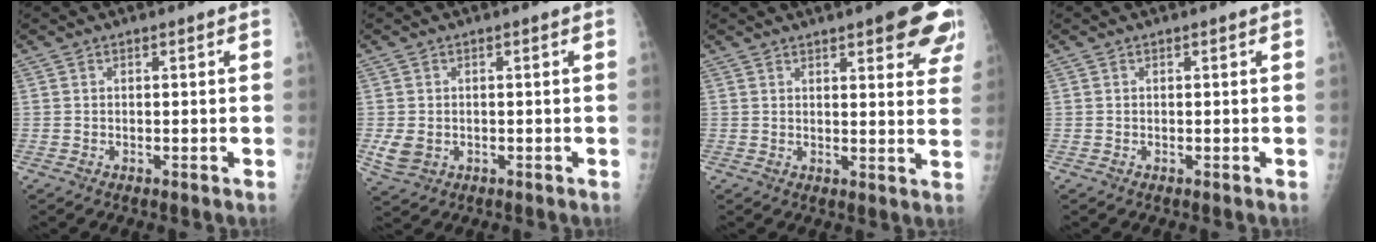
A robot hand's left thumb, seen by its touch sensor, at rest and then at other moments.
{"total": 3.9, "force": [-0.8, 3.0, 2.3], "torque": [-0.042, -0.005, -0.004]}
{"total": 12.7, "force": [7.4, 3.8, 9.6], "torque": [-0.083, -0.028, 0.083]}
{"total": 0.0}